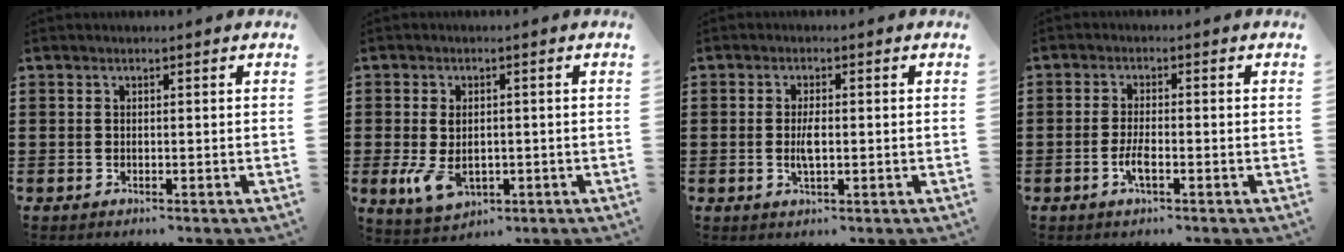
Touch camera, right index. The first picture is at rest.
{"total": 5.7, "force": [-1.0, 3.5, 4.5], "torque": [-0.108, -0.006, -0.021]}
{"total": 3.2, "force": [-0.3, 1.1, 3.0], "torque": [-0.062, -0.003, -0.008]}
{"total": 2.9, "force": [-1.1, 0.7, 2.5], "torque": [-0.059, -0.005, -0.024]}